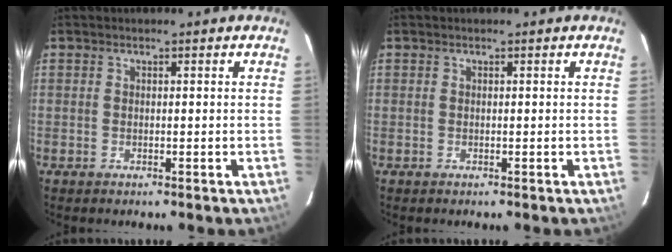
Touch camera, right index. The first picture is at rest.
{"total": 0.0}